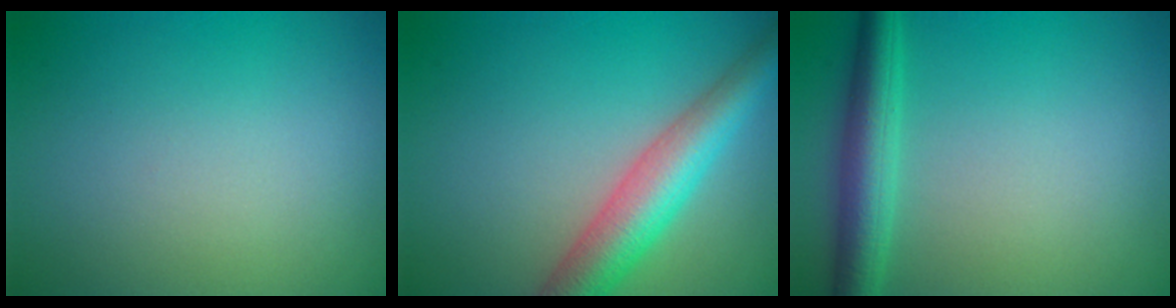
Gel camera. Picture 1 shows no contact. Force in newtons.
{"total": 5.7, "press": 5.7, "slide": 0.2}
{"total": 4.4, "press": 4.4, "slide": 0.0}